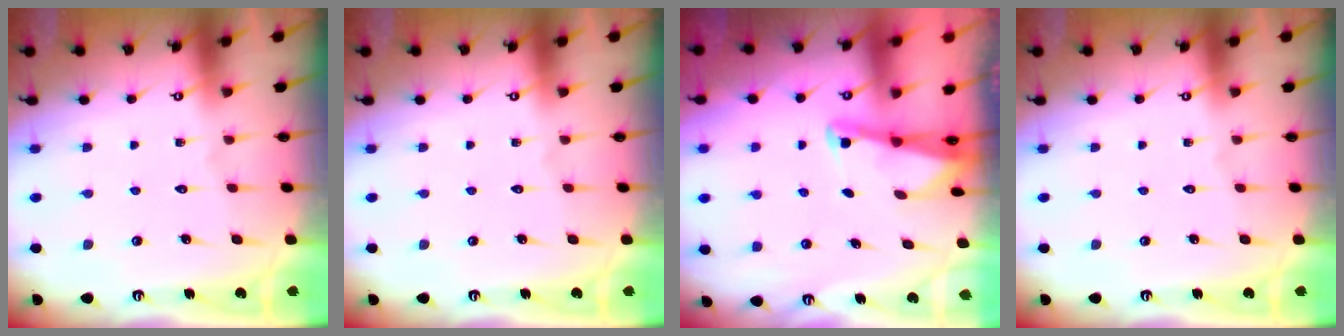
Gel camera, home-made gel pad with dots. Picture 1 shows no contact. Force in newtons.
{"total": 0.0}
{"total": 2.2, "press": 2.2, "slide": 0.3}
{"total": 0.0}